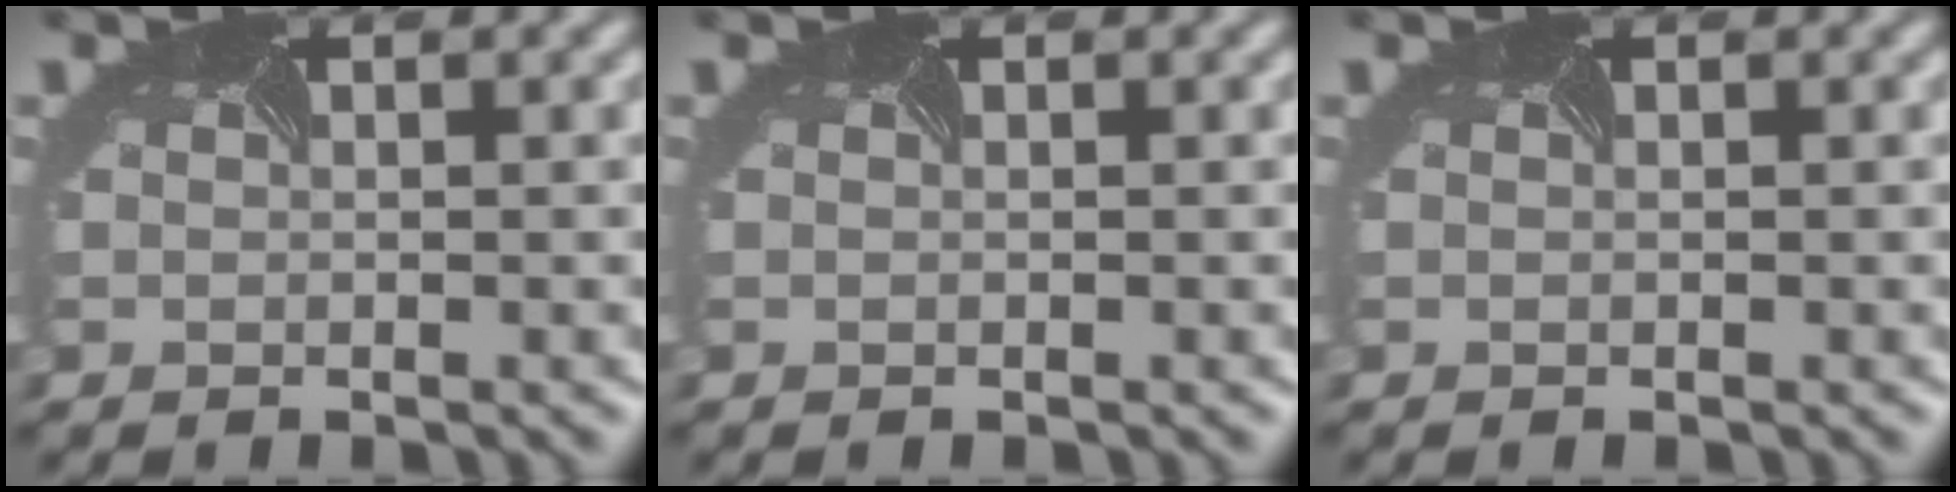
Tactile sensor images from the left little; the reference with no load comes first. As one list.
[{"total": 0.0}, {"total": 0.0}]